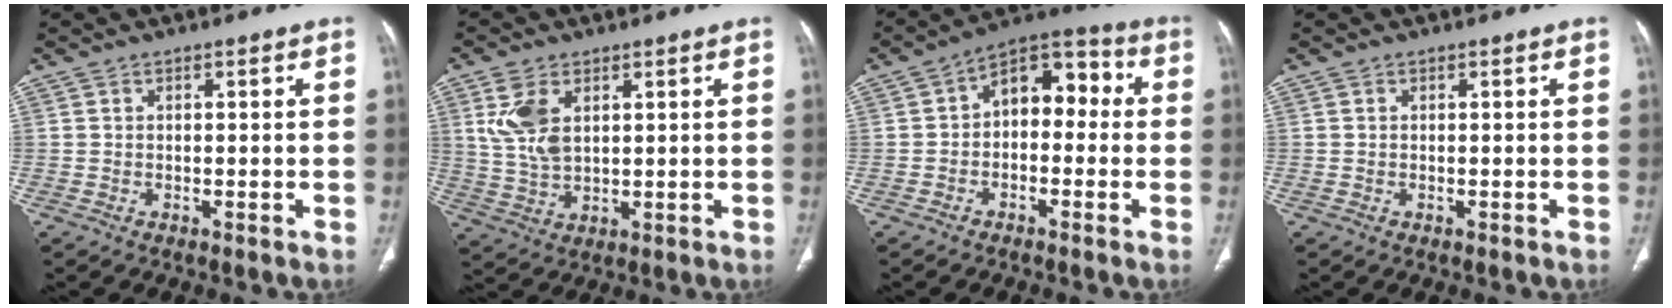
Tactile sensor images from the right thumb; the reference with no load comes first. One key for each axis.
{"total": 7.9, "fx": 2.8, "fy": 4.5, "fz": 5.8, "tx": -0.119, "ty": -0.005, "tz": 0.064}
{"total": 10.0, "fx": 0.1, "fy": 6.5, "fz": 7.6, "tx": -0.074, "ty": 0.043, "tz": -0.017}
{"total": 0.0}